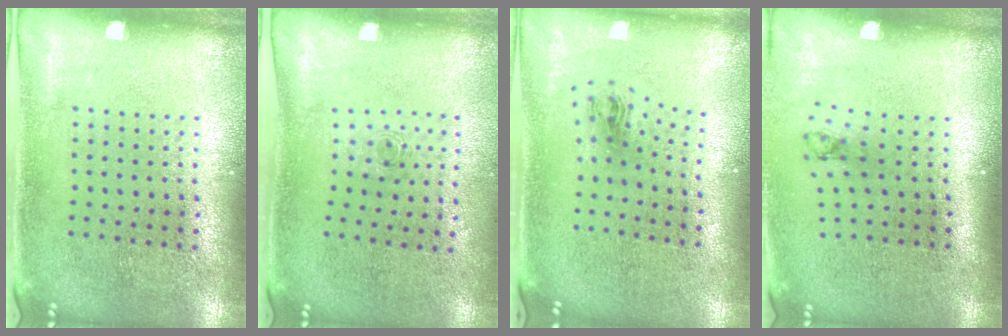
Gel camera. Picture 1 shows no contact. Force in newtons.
{"total": 0.5, "press": 0.3, "slide": 0.5}
{"total": 1.0, "press": 0.4, "slide": 0.9}
{"total": 0.7, "press": 0.3, "slide": 0.6}